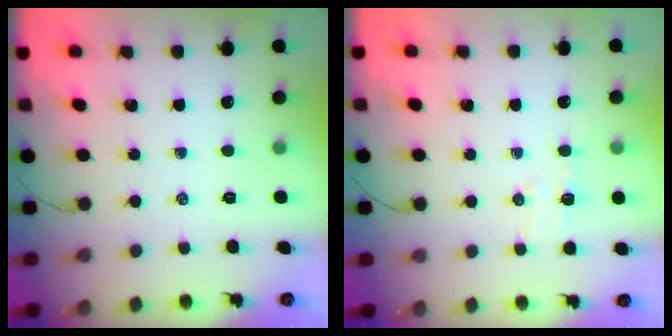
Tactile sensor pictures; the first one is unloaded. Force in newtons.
{"total": 5.1, "press": 4.9, "slide": 1.0}